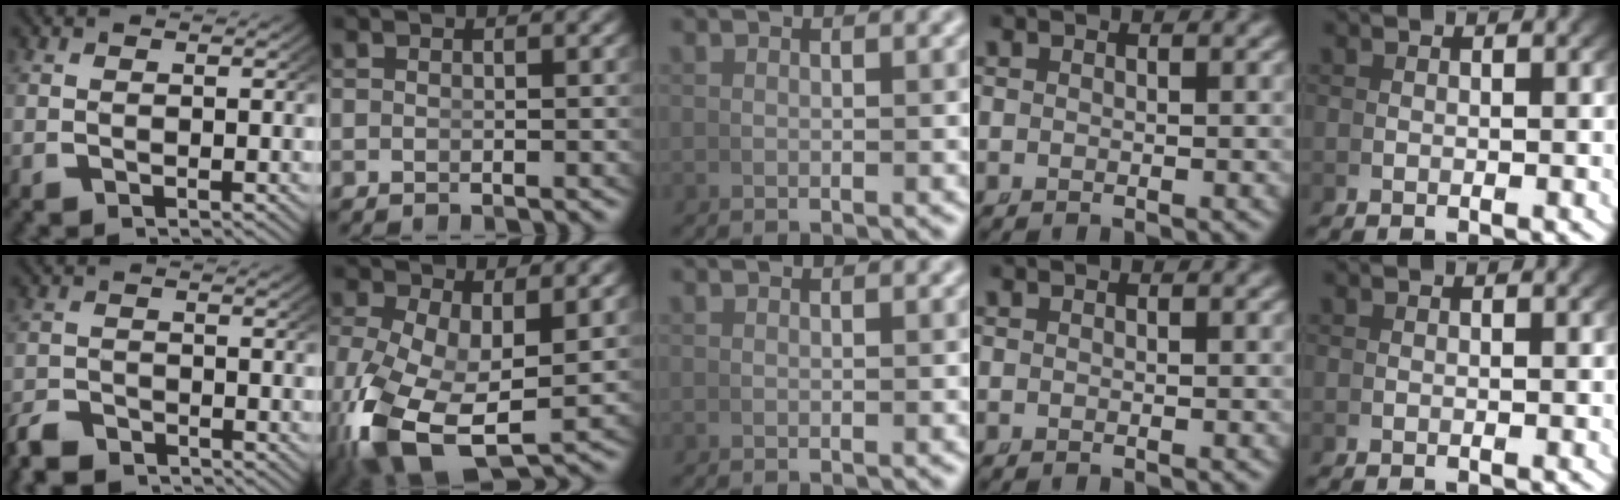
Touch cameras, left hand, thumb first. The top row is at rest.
{"thumb": {"total": 3.7, "force": [-3.4, 1.1, 0.5], "torque": [-0.014, -0.019, -0.059]}, "index": {"total": 9.7, "force": [-3.5, 5.5, 7.2], "torque": [-0.186, -0.075, -0.016]}}